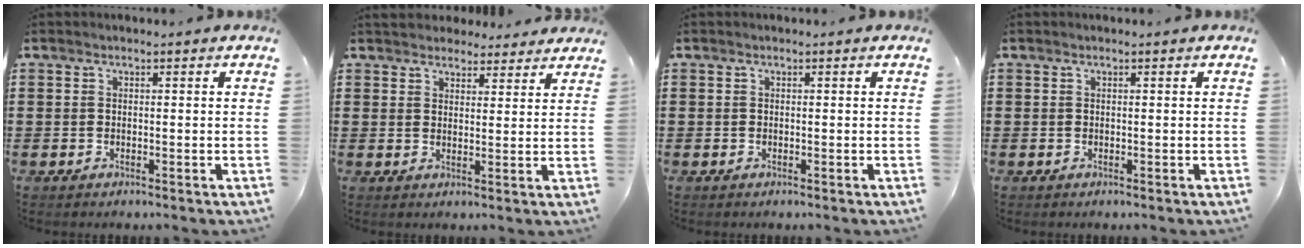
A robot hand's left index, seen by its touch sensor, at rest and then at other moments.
{"total": 3.7, "force": [3.5, 1.1, 0.1], "torque": [-0.005, -0.010, 0.066]}
{"total": 0.0}
{"total": 0.0}